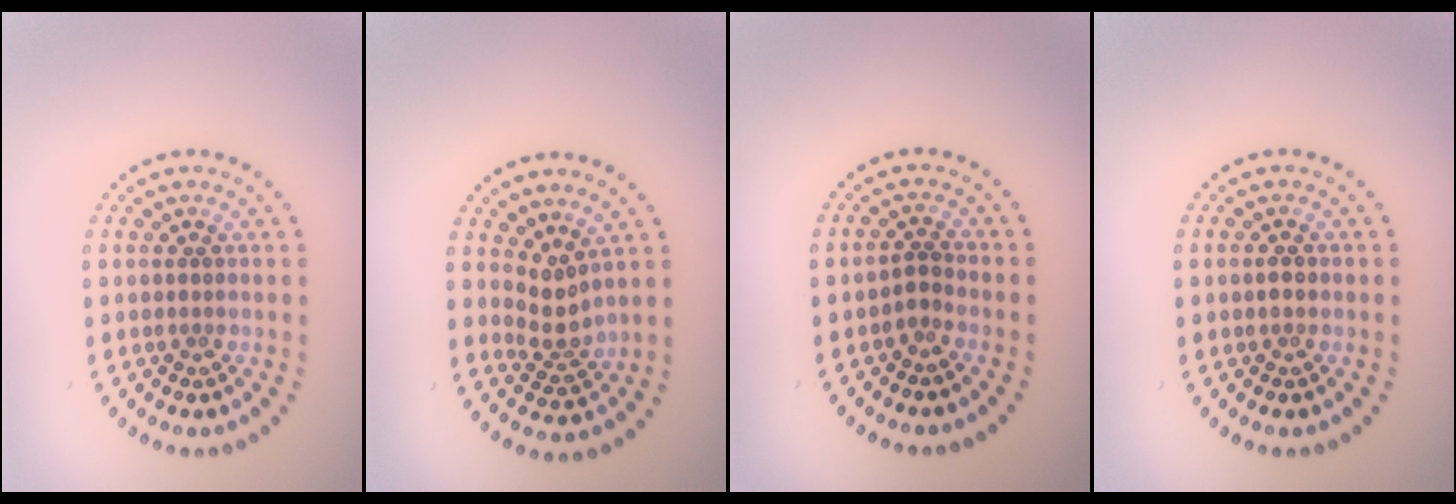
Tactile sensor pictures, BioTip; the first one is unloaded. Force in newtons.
{"total": 2.4, "press": 1.6, "slide": 1.7}
{"total": 1.1, "press": 0.8, "slide": 0.7}
{"total": 1.0, "press": 1.0, "slide": 0.1}